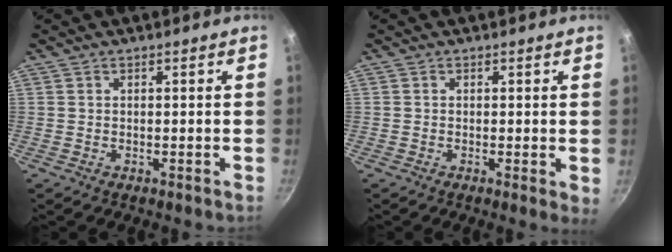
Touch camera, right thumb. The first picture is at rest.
{"total": 1.7, "force": [0.0, 0.5, 1.6], "torque": [-0.021, -0.005, -0.003]}